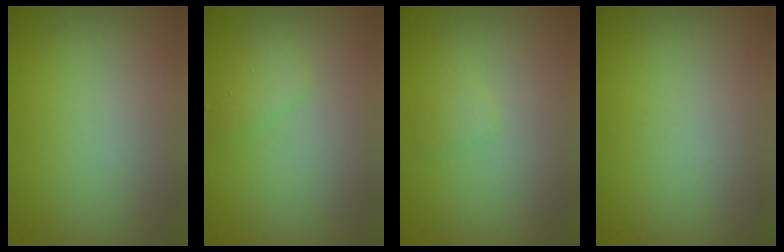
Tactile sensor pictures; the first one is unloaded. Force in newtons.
{"total": 1.3, "press": 1.3, "slide": 0.0}
{"total": 0.8, "press": 0.8, "slide": 0.0}
{"total": 0.0}